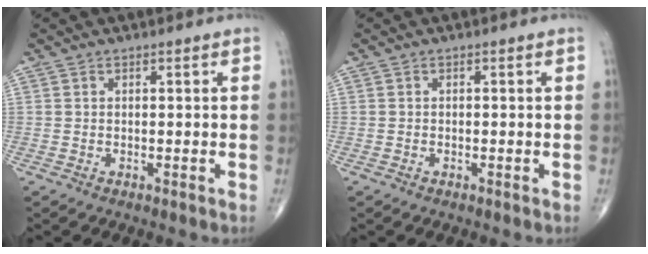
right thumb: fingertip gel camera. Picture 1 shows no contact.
{"total": 0.0}